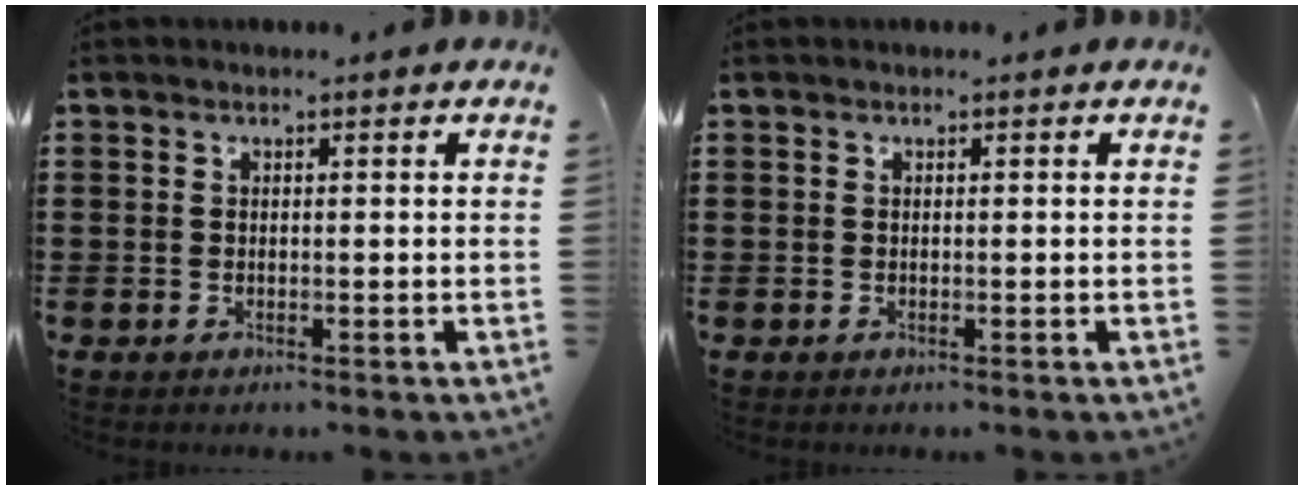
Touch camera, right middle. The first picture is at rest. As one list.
[{"total": 0.0}]